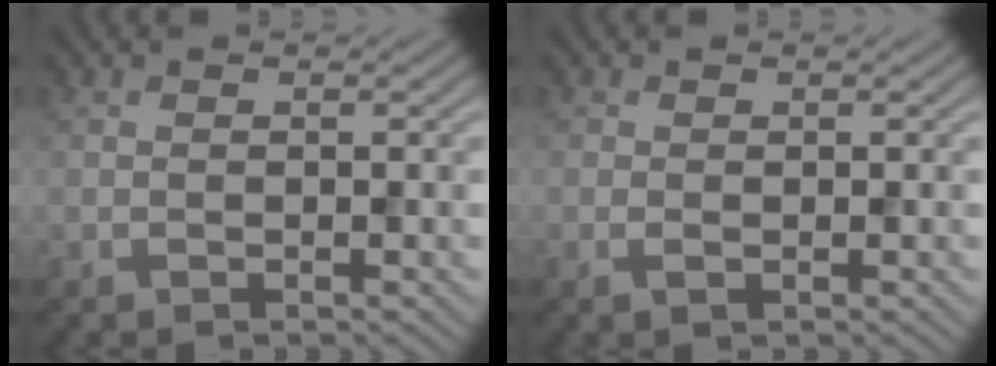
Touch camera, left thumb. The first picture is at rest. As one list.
[{"total": 0.9, "force": [-0.1, 0.6, 0.7], "torque": [-0.015, -0.001, -0.003]}]